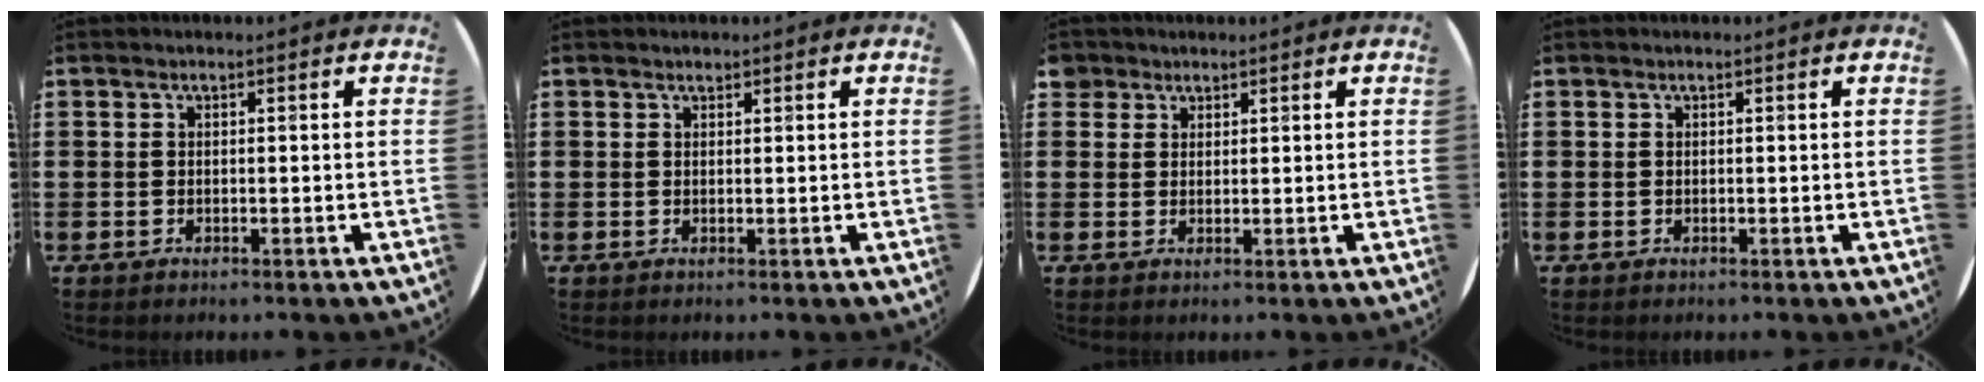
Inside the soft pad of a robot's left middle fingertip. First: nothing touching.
{"total": 0.5, "force": [0.5, 0.2, 0.0], "torque": [0.000, 0.003, 0.010]}
{"total": 2.2, "force": [1.7, 1.3, 0.0], "torque": [0.002, 0.002, 0.034]}
{"total": 0.0}